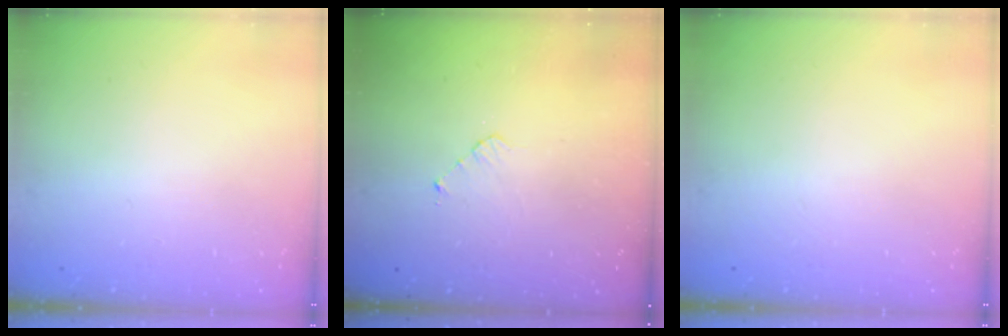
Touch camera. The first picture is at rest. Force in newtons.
{"total": 3.2, "press": 3.2, "slide": 0.3}
{"total": 0.0}